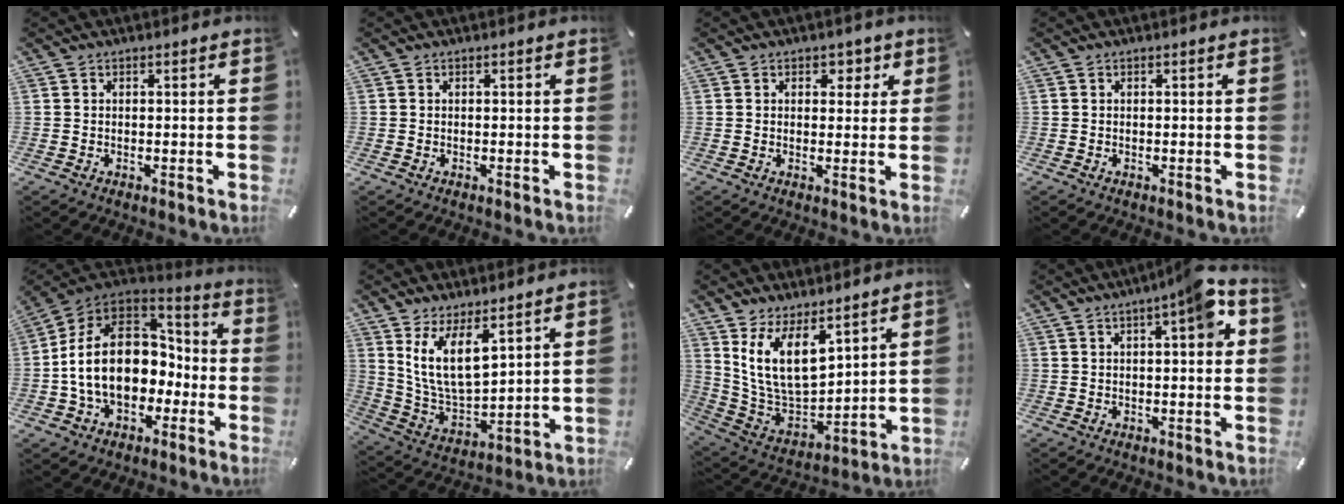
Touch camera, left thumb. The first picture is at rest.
{"total": 0.0}
{"total": 3.3, "force": [1.3, 2.7, 1.3], "torque": [0.001, -0.005, 0.015]}
{"total": 0.0}
{"total": 19.3, "force": [-1.5, 14.9, 12.2], "torque": [-0.224, 0.008, -0.019]}
{"total": 12.1, "force": [7.4, 5.4, 8.0], "torque": [-0.184, -0.042, 0.134]}
{"total": 13.6, "force": [7.9, 7.1, 8.5], "torque": [-0.196, -0.057, 0.150]}
{"total": 8.2, "force": [2.6, 1.7, 7.6], "torque": [-0.105, -0.009, 0.036]}